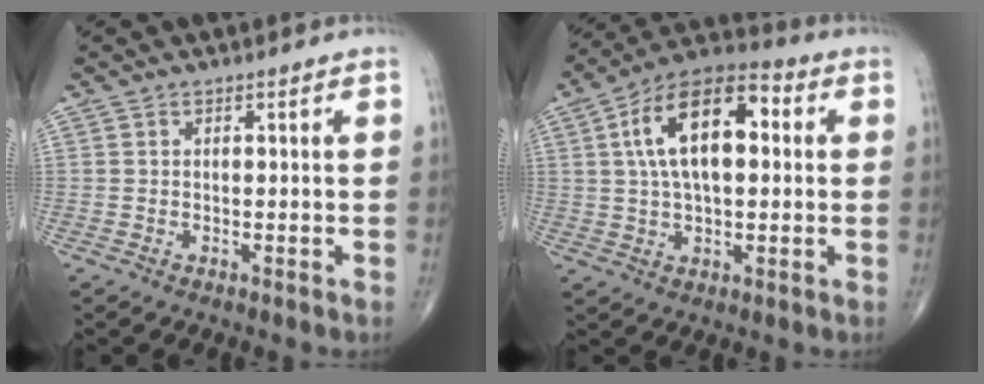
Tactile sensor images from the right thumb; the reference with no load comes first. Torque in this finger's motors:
{"motor_torque": [-0.24, 1.70, 1.54, 0.12, 0.41]}